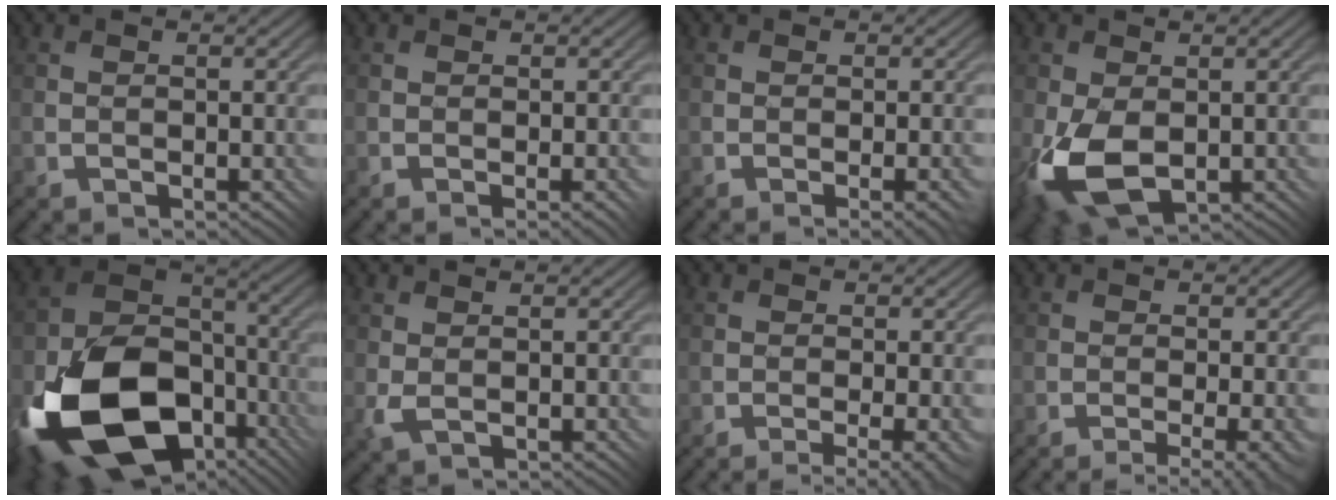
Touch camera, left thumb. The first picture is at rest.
{"total": 0.6, "force": [-0.2, 0.2, 0.6], "torque": [-0.006, -0.001, 0.000]}
{"total": 1.8, "force": [-1.1, 0.5, 1.3], "torque": [-0.015, 0.004, -0.011]}
{"total": 9.7, "force": [-2.5, 5.5, 7.6], "torque": [-0.171, -0.021, -0.043]}
{"total": 19.3, "force": [-8.2, 12.4, 12.3], "torque": [-0.271, -0.047, -0.125]}
{"total": 2.0, "force": [-0.1, 0.9, 1.8], "torque": [-0.041, -0.003, -0.002]}
{"total": 5.2, "force": [-3.8, 1.0, 3.4], "torque": [-0.040, 0.004, -0.044]}
{"total": 5.7, "force": [-4.3, 1.1, 3.6], "torque": [-0.043, 0.007, -0.048]}